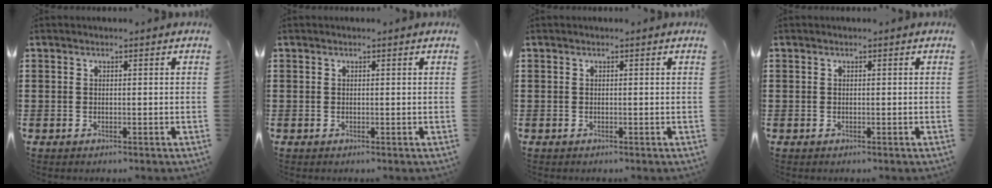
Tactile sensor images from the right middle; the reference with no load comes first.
{"total": 0.0}
{"total": 0.0}
{"total": 0.0}